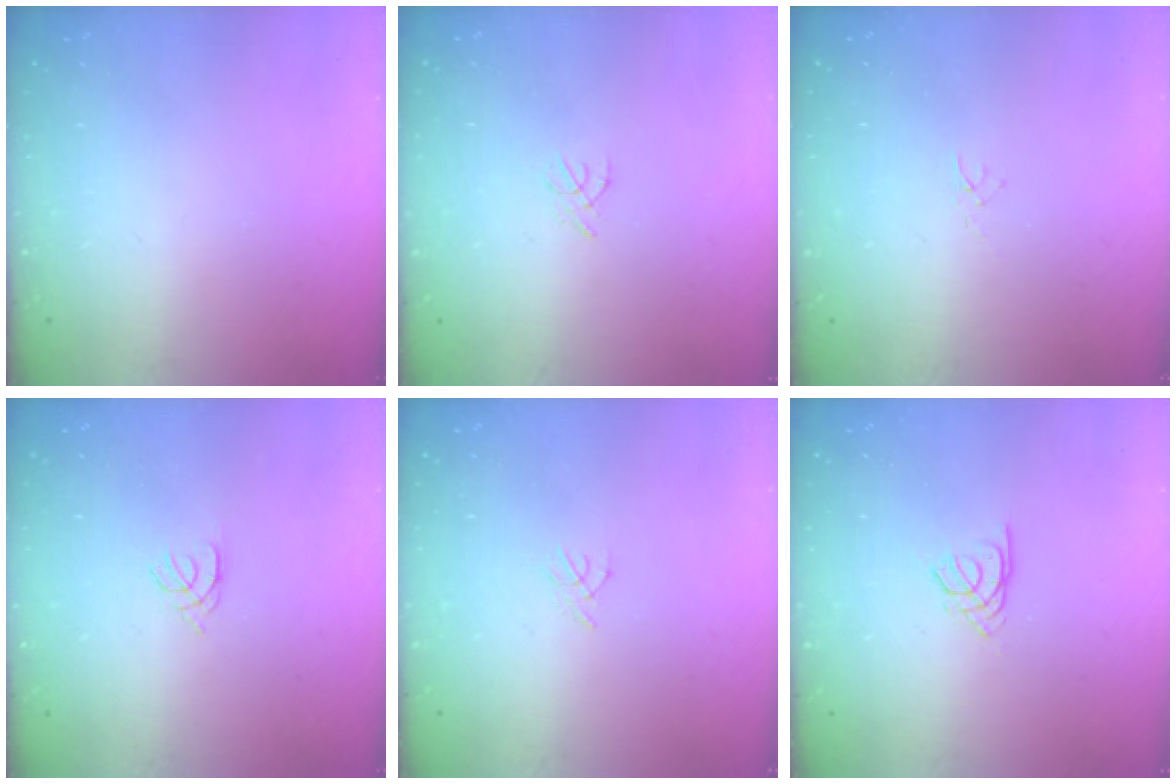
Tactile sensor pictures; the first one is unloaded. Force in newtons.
{"total": 0.8, "press": 0.7, "slide": 0.3}
{"total": 1.0, "press": 1.0, "slide": 0.3}
{"total": 1.1, "press": 1.0, "slide": 0.3}
{"total": 1.3, "press": 1.2, "slide": 0.4}
{"total": 2.5, "press": 2.4, "slide": 0.5}